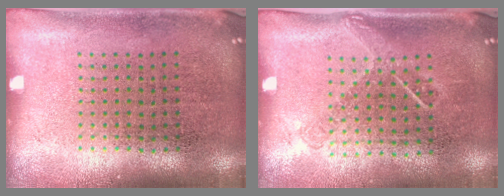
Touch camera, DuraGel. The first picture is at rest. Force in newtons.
{"total": 1.2, "press": 0.9, "slide": 0.9}